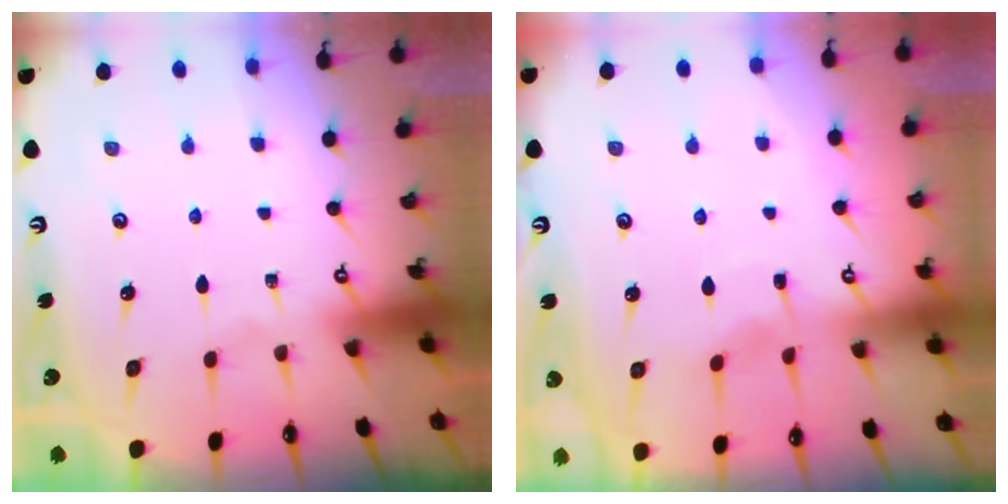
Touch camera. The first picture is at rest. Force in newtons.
{"total": 3.6, "press": 3.5, "slide": 0.4}